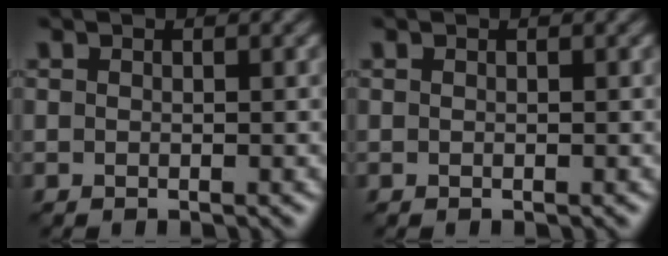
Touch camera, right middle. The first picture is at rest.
{"total": 0.0}